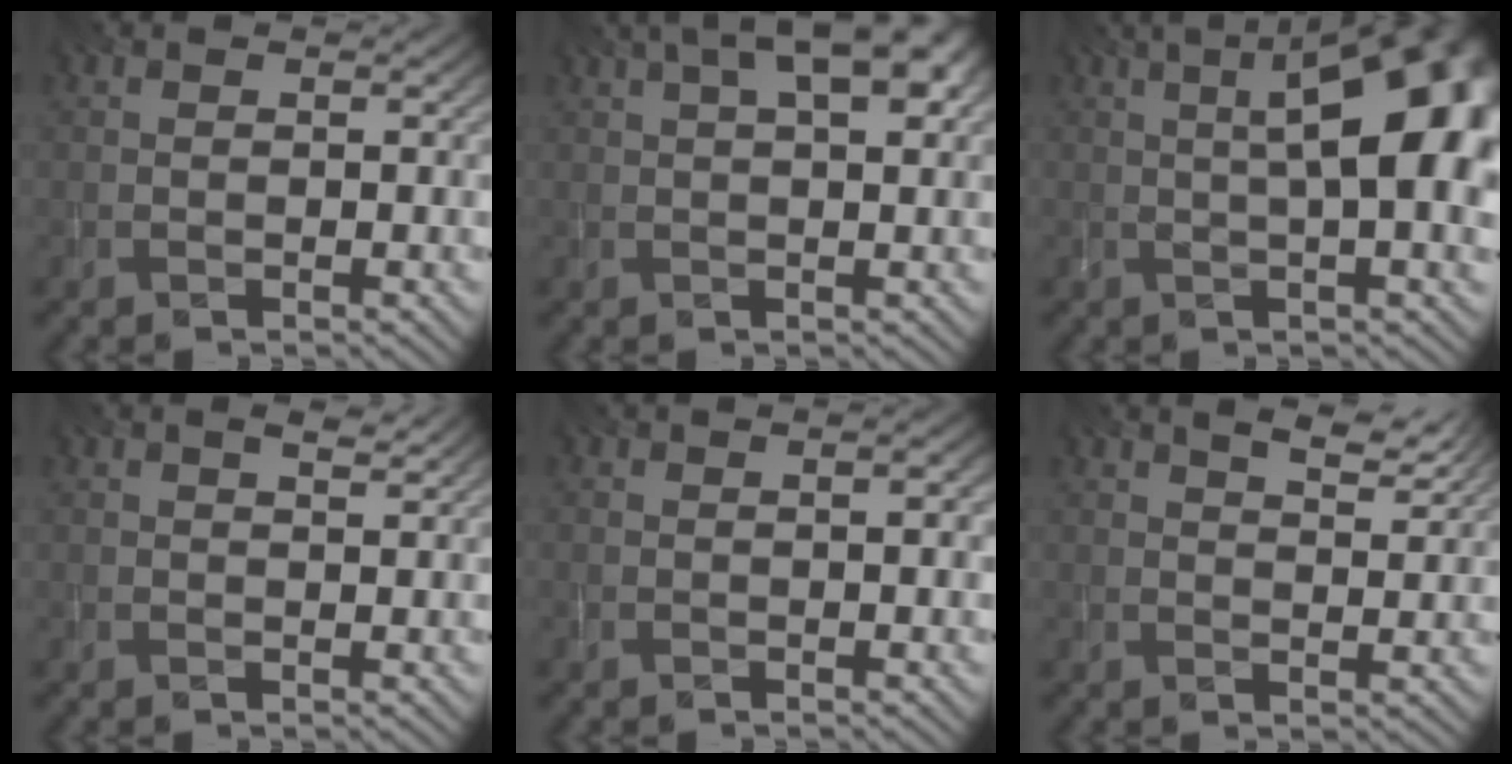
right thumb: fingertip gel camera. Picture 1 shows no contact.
{"total": 8.4, "force": [3.4, 2.9, 7.1], "torque": [-0.109, 0.025, 0.044]}
{"total": 13.9, "force": [2.3, 4.6, 12.9], "torque": [-0.150, 0.030, 0.018]}
{"total": 1.6, "force": [1.0, 0.4, 1.1], "torque": [-0.021, -0.002, 0.018]}
{"total": 1.7, "force": [0.1, 0.3, 1.7], "torque": [-0.027, 0.003, 0.000]}
{"total": 5.1, "force": [3.6, 1.5, 3.3], "torque": [-0.055, -0.001, 0.058]}